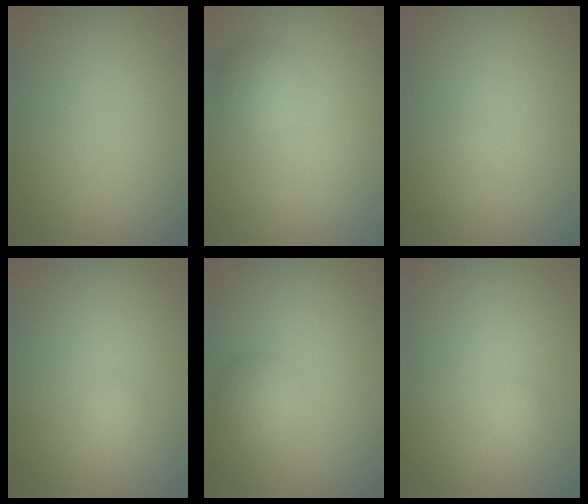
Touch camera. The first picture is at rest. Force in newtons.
{"total": 1.8, "press": 1.8, "slide": 0.1}
{"total": 0.0}
{"total": 0.8, "press": 0.8, "slide": 0.1}
{"total": 1.8, "press": 1.8, "slide": 0.1}
{"total": 0.8, "press": 0.8, "slide": 0.0}